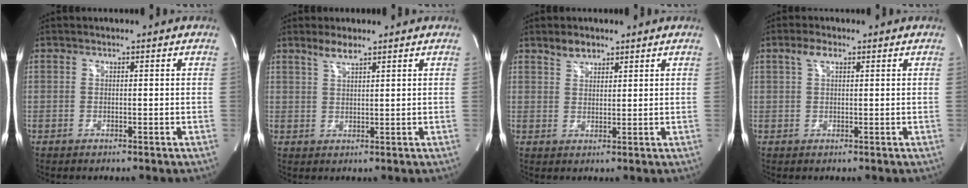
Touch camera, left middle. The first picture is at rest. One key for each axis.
{"total": 2.6, "fx": 2.1, "fy": 0.2, "fz": 1.5, "tx": -0.036, "ty": 0.003, "tz": 0.042}
{"total": 2.8, "fx": 2.2, "fy": 1.4, "fz": 1.0, "tx": -0.020, "ty": 0.005, "tz": 0.042}
{"total": 2.4, "fx": 1.3, "fy": 0.9, "fz": 1.8, "tx": -0.042, "ty": 0.013, "tz": 0.027}